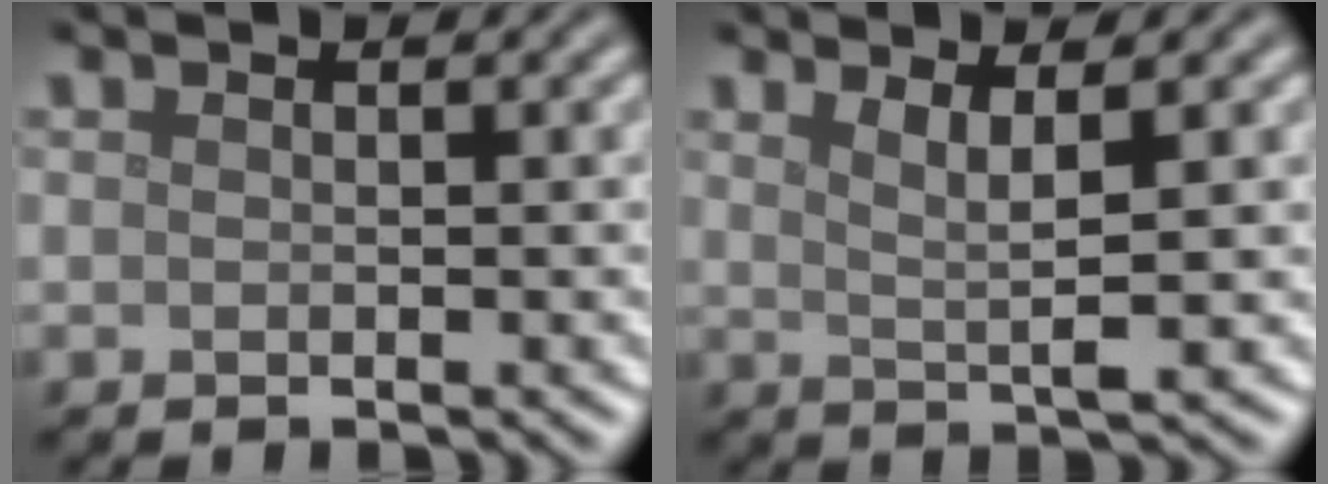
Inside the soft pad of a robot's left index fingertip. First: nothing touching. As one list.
[{"total": 2.7, "force": [1.1, 0.5, 2.4], "torque": [-0.041, -0.005, 0.022]}]